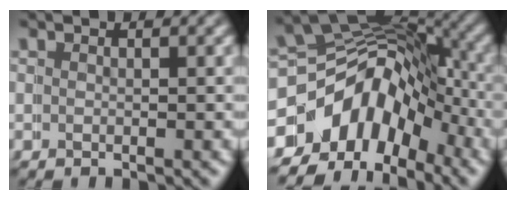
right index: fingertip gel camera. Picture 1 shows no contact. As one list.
[{"total": 15.9, "force": [-3.1, 13.1, 8.4], "torque": [-0.155, -0.037, -0.052]}]